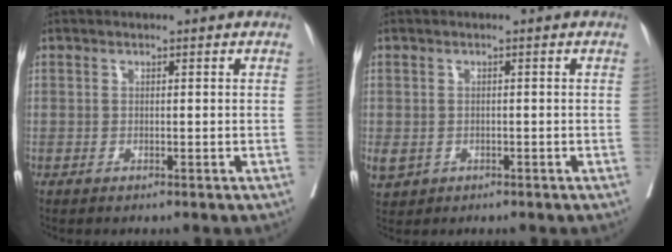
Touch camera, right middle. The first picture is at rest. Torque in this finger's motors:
{"motor_torque": [0.42, -0.45, 0.27, 0.05]}